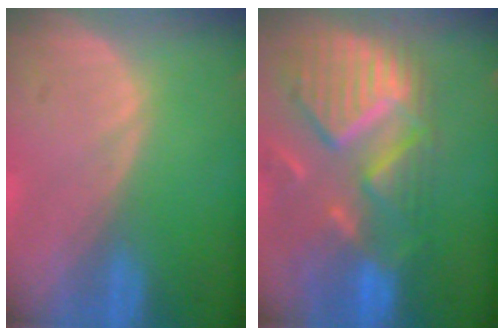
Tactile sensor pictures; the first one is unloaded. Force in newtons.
{"total": 11.8, "press": 10.4, "slide": 5.7}